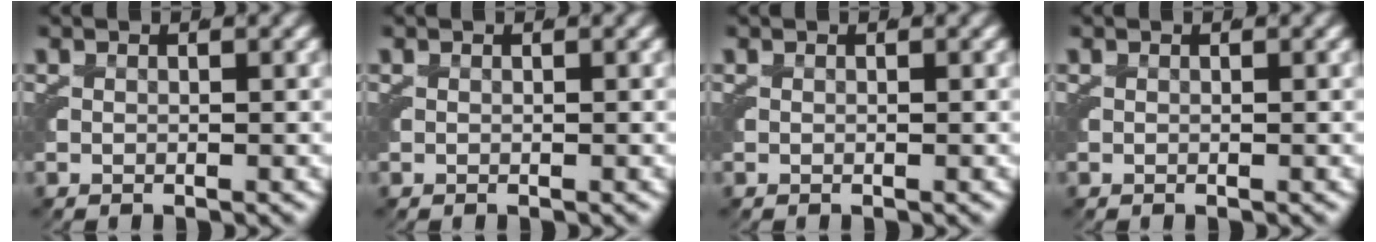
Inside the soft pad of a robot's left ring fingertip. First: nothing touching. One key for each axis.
{"total": 1.7, "fx": -0.1, "fy": -1.6, "fz": -0.5, "tx": 0.016, "ty": -0.011, "tz": 0.010}
{"total": 0.0}
{"total": 0.0}